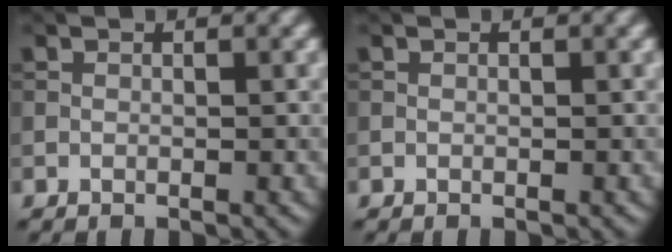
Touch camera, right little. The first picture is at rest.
{"total": 0.0}